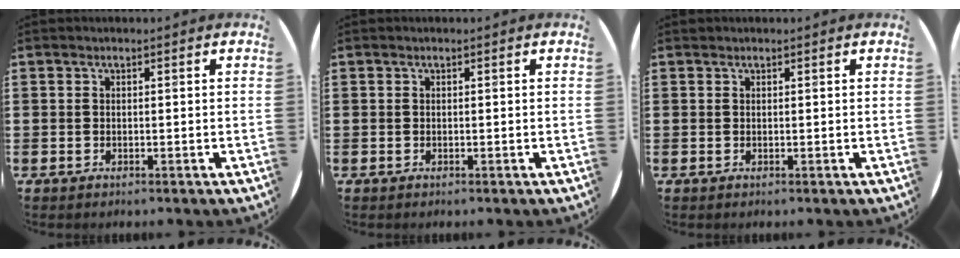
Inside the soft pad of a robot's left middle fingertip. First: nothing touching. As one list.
[{"total": 0.0}, {"total": 0.0}]